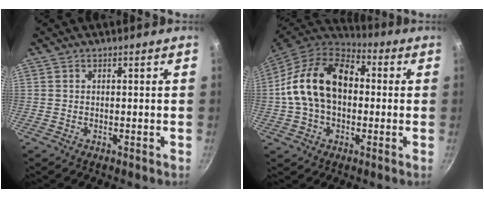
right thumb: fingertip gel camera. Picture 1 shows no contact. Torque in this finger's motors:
{"motor_torque": [-0.16, 1.55, 1.01, -0.95, 0.53]}